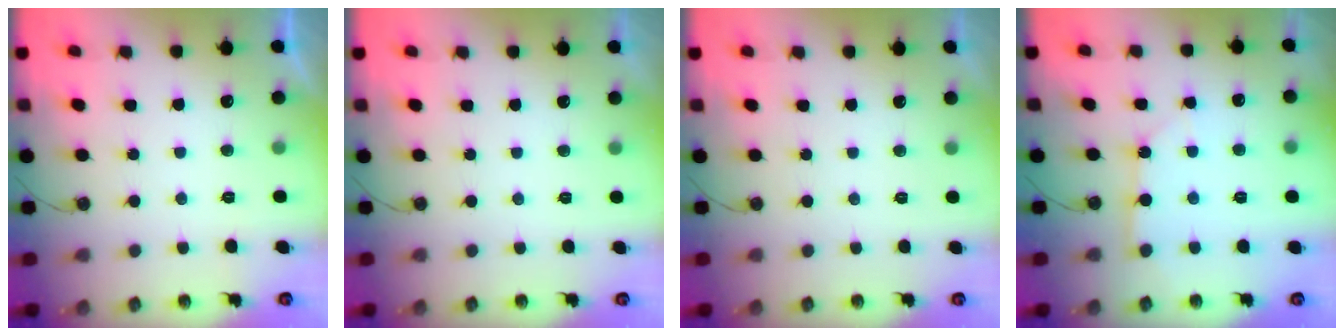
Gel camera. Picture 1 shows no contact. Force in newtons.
{"total": 0.0}
{"total": 0.0}
{"total": 3.5, "press": 3.4, "slide": 0.2}